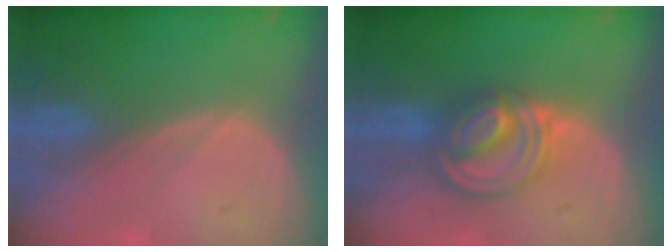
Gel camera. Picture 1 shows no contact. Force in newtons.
{"total": 7.9, "press": 6.9, "slide": 3.9}